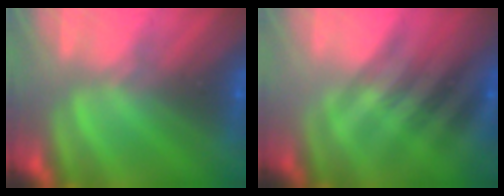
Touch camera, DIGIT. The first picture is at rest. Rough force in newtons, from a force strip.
{"total": 2.3}